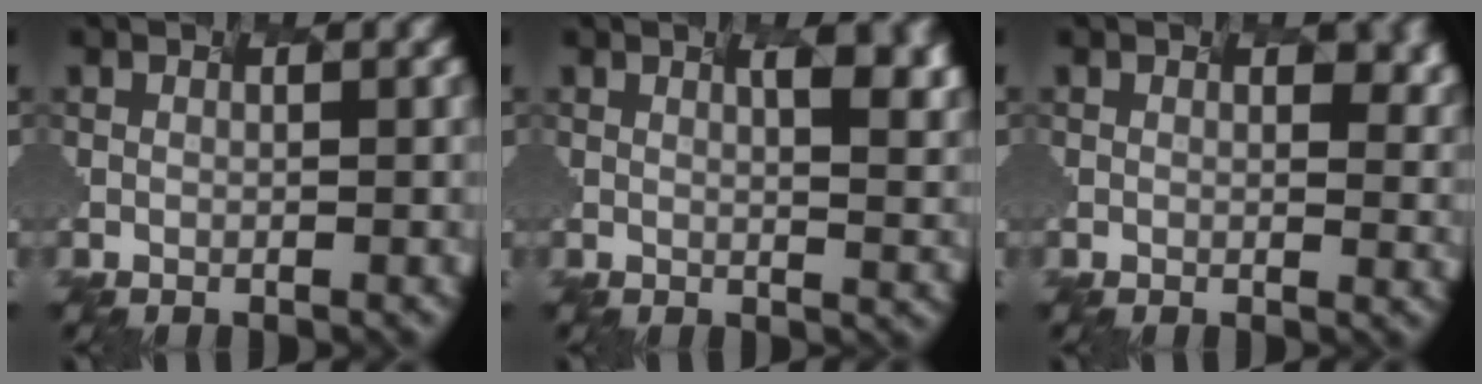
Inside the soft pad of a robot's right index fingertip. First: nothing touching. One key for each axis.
{"total": 4.4, "fx": 2.1, "fy": 1.3, "fz": 3.6, "tx": -0.029, "ty": 0.019, "tz": 0.038}
{"total": 2.8, "fx": 1.7, "fy": 1.5, "fz": 1.6, "tx": -0.003, "ty": 0.024, "tz": 0.021}